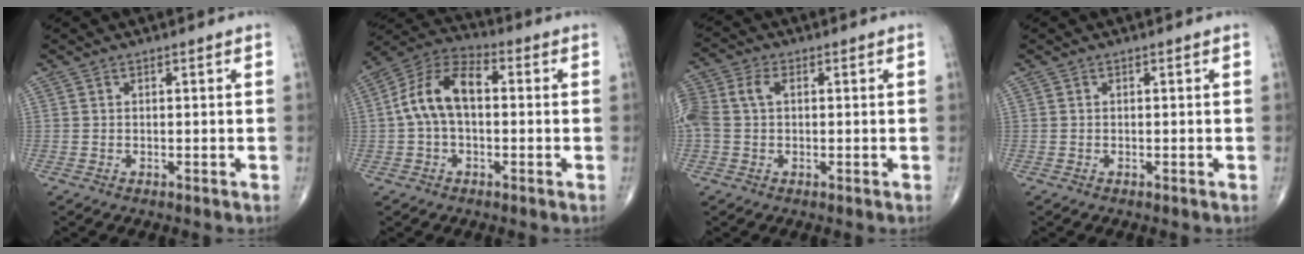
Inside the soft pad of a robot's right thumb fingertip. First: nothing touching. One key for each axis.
{"total": 11.5, "fx": 0.4, "fy": 6.6, "fz": 9.4, "tx": -0.178, "ty": 0.036, "tz": -0.004}
{"total": 8.3, "fx": 1.1, "fy": 5.5, "fz": 6.1, "tx": -0.165, "ty": 0.027, "tz": 0.025}
{"total": 0.0}